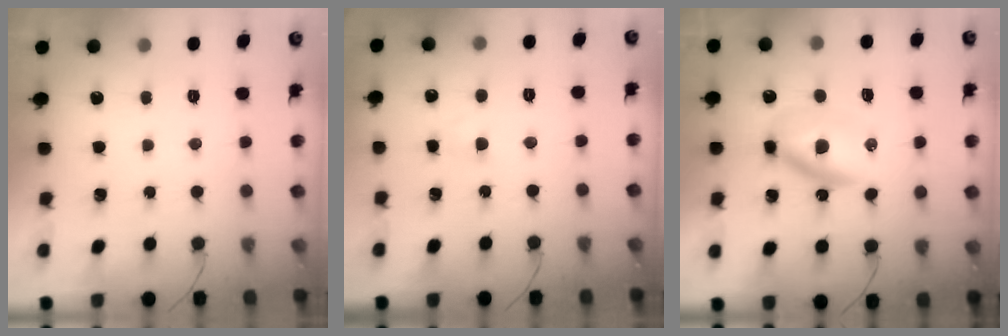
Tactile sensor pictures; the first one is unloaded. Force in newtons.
{"total": 1.8, "press": 1.6, "slide": 0.9}
{"total": 6.6, "press": 6.6, "slide": 0.2}